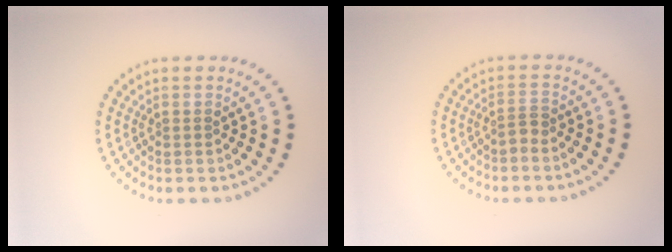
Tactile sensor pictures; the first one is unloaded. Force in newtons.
{"total": 0.9, "press": 0.6, "slide": 0.7}